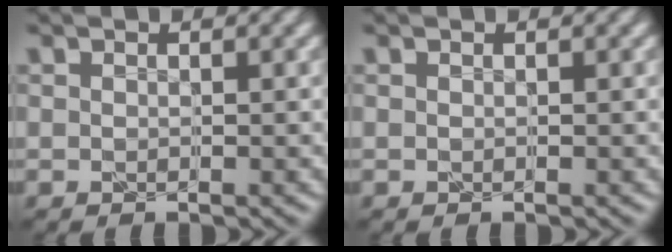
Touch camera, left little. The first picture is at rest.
{"total": 0.0}